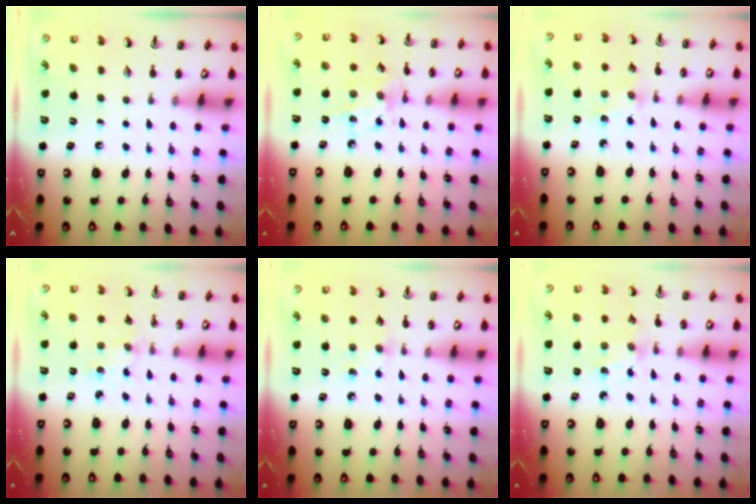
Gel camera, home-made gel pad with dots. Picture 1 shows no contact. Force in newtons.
{"total": 6.6, "press": 6.5, "slide": 1.3}
{"total": 1.8, "press": 1.8, "slide": 0.4}
{"total": 1.3, "press": 1.2, "slide": 0.4}
{"total": 4.9, "press": 4.9, "slide": 0.7}
{"total": 2.1, "press": 2.1, "slide": 0.4}